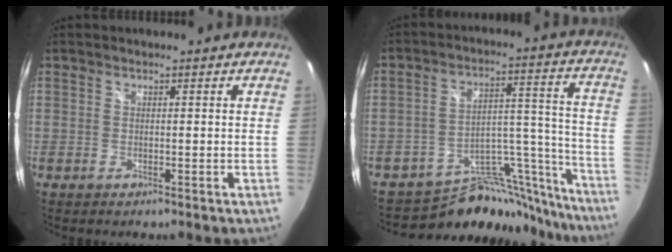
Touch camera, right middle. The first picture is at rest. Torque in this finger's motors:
{"motor_torque": [-0.61, -0.97, -0.03, -0.03]}